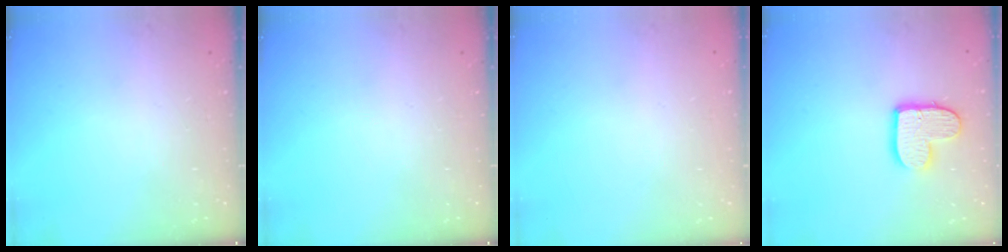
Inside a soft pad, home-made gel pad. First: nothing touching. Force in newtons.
{"total": 0.0}
{"total": 0.0}
{"total": 11.1, "press": 11.1, "slide": 0.5}